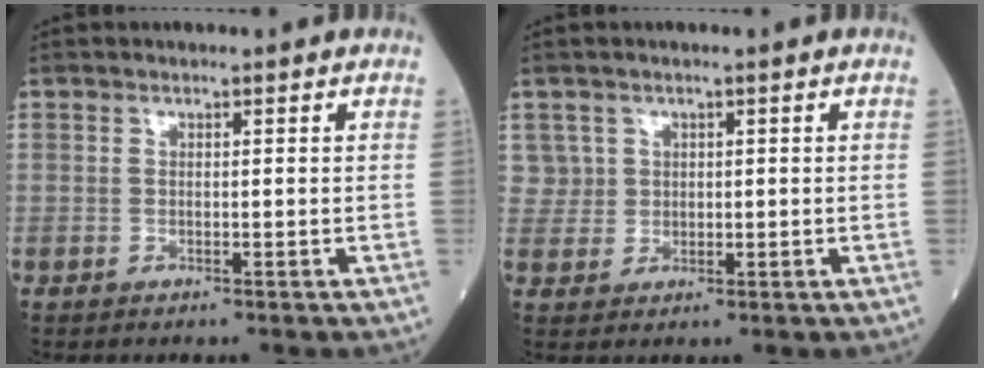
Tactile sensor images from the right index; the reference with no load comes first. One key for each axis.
{"total": 3.1, "fx": 1.3, "fy": 2.8, "fz": -0.2, "tx": 0.020, "ty": 0.004, "tz": 0.021}